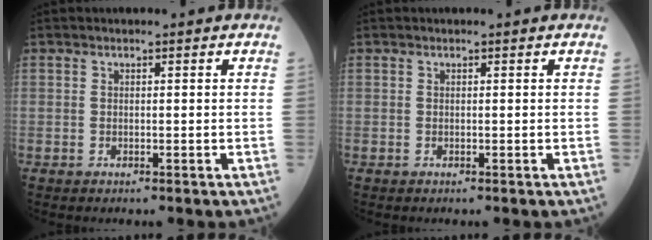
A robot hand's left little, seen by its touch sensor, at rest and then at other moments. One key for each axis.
{"total": 0.0}